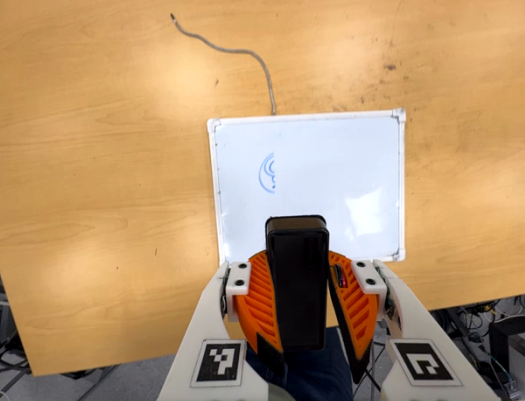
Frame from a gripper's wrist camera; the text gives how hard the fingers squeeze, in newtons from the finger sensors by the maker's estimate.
{"total": 10.4, "left": 9.5, "right": 11.4}